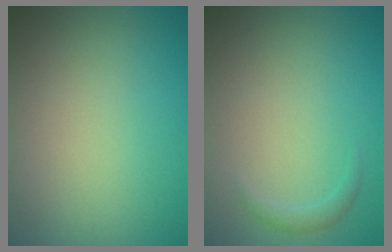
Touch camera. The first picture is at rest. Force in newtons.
{"total": 0.9, "press": 0.9, "slide": 0.0}